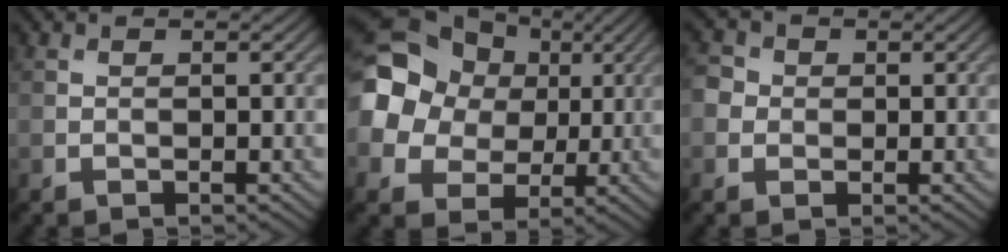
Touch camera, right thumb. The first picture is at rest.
{"total": 16.8, "force": [3.5, 14.4, 7.9], "torque": [-0.251, 0.029, 0.054]}
{"total": 2.7, "force": [0.0, 2.5, 0.9], "torque": [-0.028, 0.004, -0.002]}